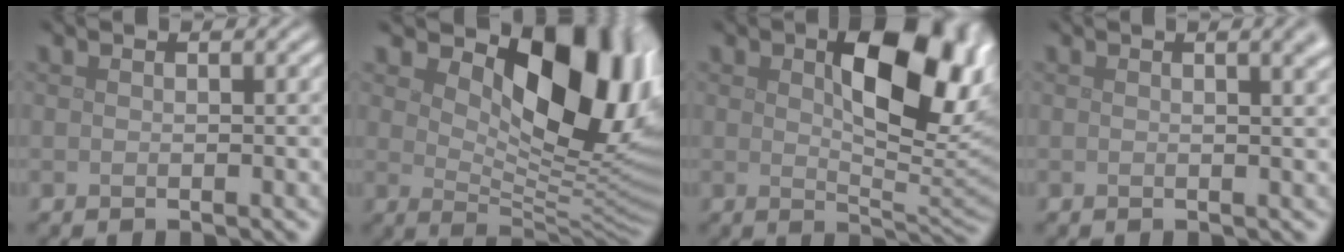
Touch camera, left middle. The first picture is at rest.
{"total": 11.8, "force": [4.8, 5.7, 9.1], "torque": [-0.128, -0.007, 0.079]}
{"total": 10.2, "force": [2.8, 4.5, 8.7], "torque": [-0.124, 0.001, 0.046]}
{"total": 2.9, "force": [1.5, 1.2, 2.3], "torque": [-0.006, 0.008, 0.013]}